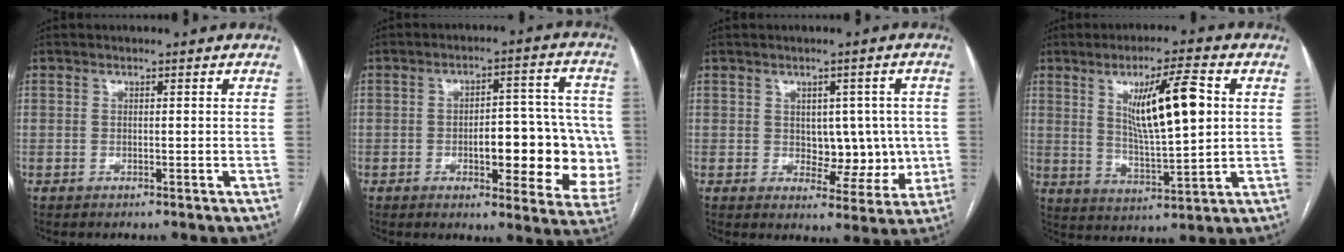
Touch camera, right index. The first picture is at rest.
{"total": 14.9, "force": [-2.5, 5.3, 13.7], "torque": [-0.131, 0.026, -0.018]}
{"total": 7.0, "force": [0.2, 4.5, 5.4], "torque": [-0.054, 0.012, 0.018]}
{"total": 11.8, "force": [3.3, 1.6, 11.2], "torque": [-0.189, 0.000, 0.060]}